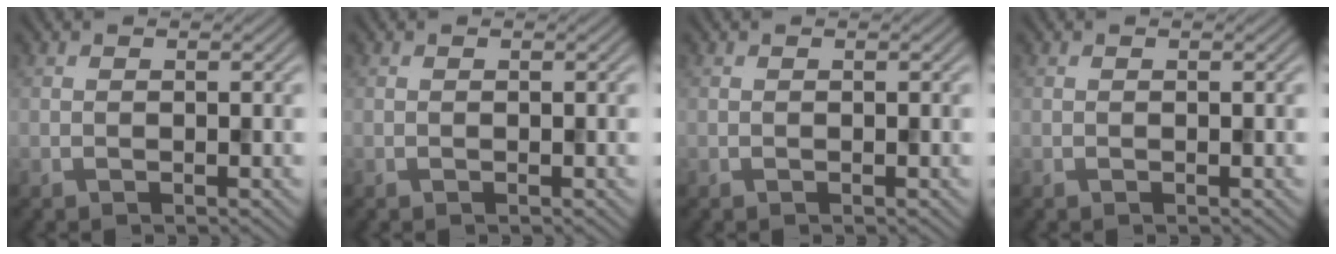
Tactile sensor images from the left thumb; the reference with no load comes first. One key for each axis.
{"total": 0.0}
{"total": 0.0}
{"total": 0.0}